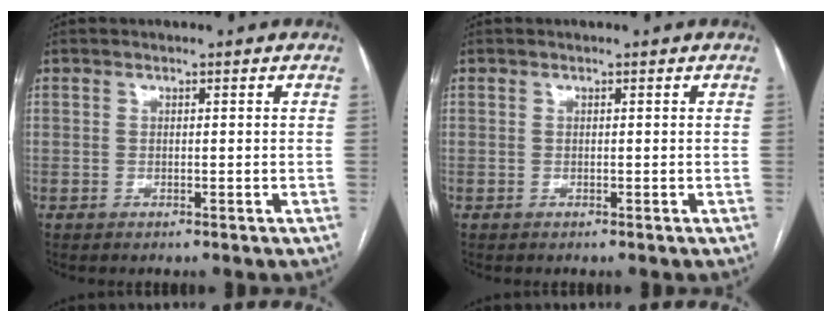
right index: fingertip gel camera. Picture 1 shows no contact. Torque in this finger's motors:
{"motor_torque": [0.00, 0.00, 0.00, 0.01]}